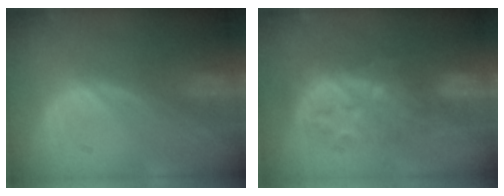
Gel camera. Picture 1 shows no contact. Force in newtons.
{"total": 9.2, "press": 7.9, "slide": 4.7}